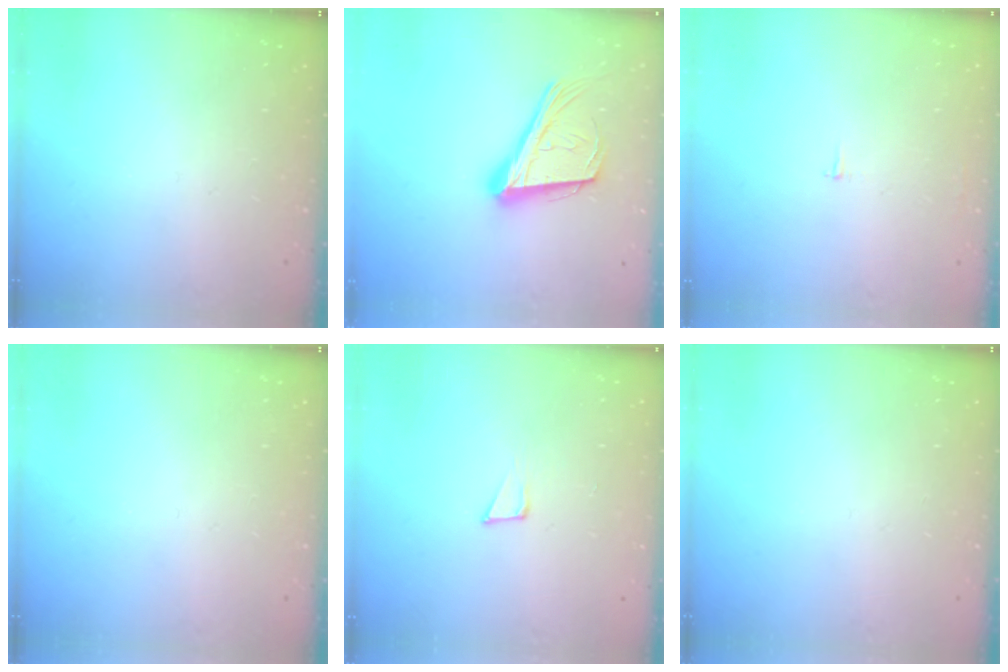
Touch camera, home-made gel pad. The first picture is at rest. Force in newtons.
{"total": 20.2, "press": 19.6, "slide": 4.7}
{"total": 1.8, "press": 1.8, "slide": 0.1}
{"total": 0.0}
{"total": 5.5, "press": 5.4, "slide": 0.8}
{"total": 0.0}